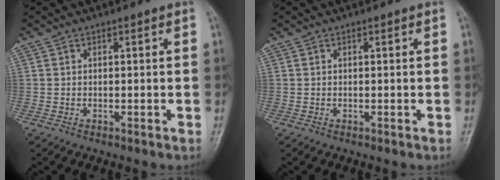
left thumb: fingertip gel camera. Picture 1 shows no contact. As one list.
[{"total": 0.0}]